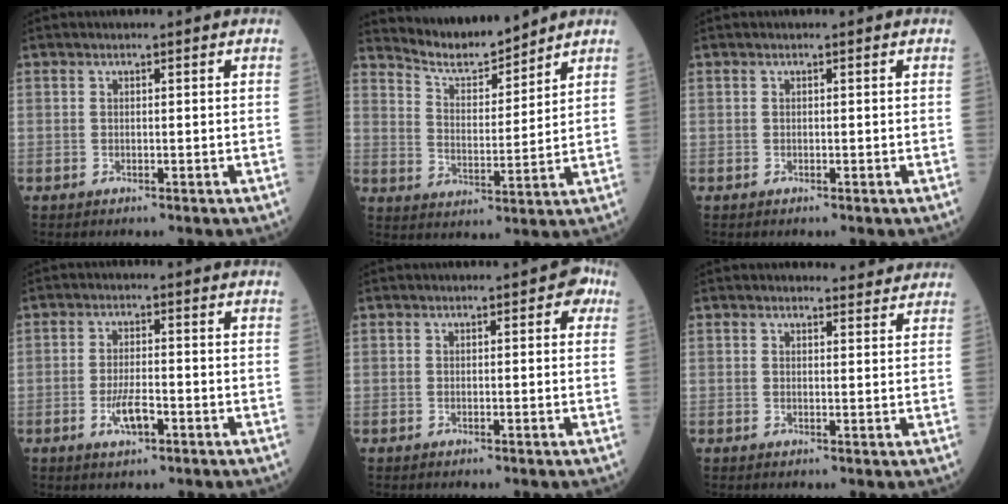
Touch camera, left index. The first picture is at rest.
{"total": 8.0, "force": [7.9, 0.6, 1.0], "torque": [-0.027, 0.002, 0.150]}
{"total": 0.0}
{"total": 4.0, "force": [-1.9, 1.1, 3.4], "torque": [-0.068, -0.002, -0.035]}
{"total": 2.3, "force": [0.7, 1.1, 1.9], "torque": [-0.008, 0.015, 0.000]}
{"total": 3.3, "force": [3.2, 0.5, -0.3], "torque": [0.000, 0.000, 0.030]}